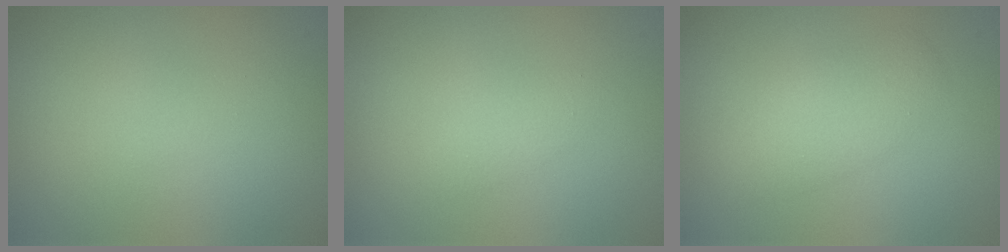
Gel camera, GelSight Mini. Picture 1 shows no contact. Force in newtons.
{"total": 1.0, "press": 1.0, "slide": 0.0}
{"total": 2.9, "press": 2.9, "slide": 0.0}